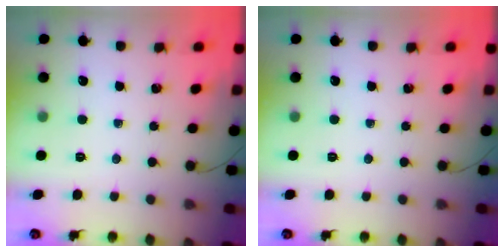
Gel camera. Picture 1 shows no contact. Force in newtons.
{"total": 0.0}